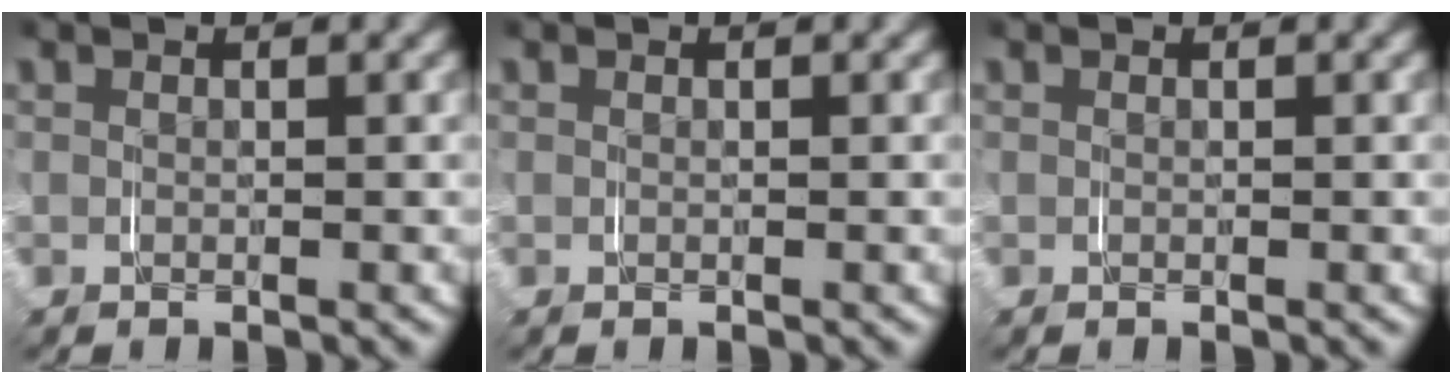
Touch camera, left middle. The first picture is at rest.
{"total": 0.0}
{"total": 0.0}